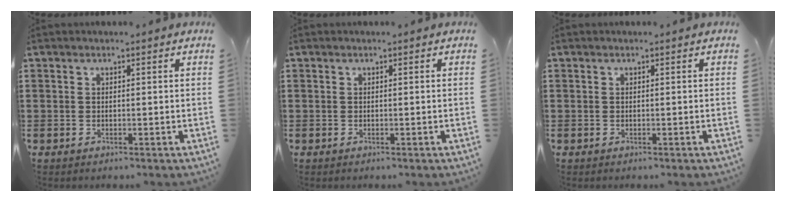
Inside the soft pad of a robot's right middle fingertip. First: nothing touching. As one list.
[{"total": 0.0}, {"total": 0.0}]